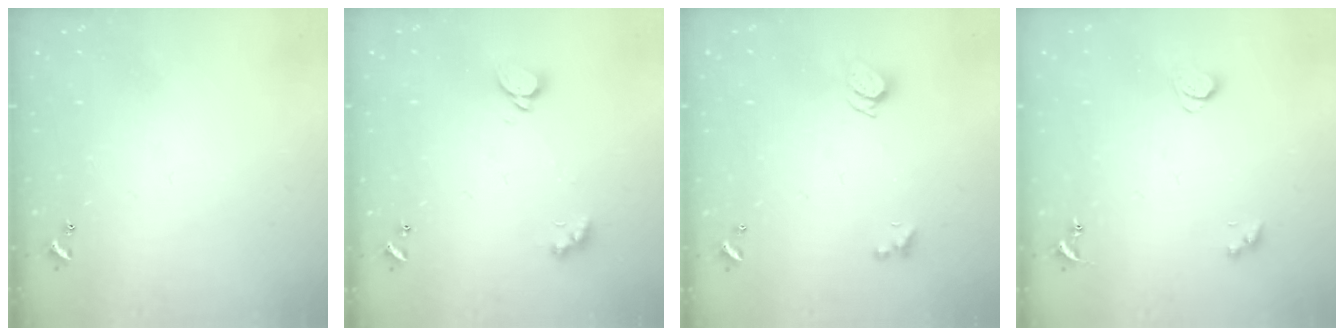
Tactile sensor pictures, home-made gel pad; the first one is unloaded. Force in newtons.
{"total": 2.1, "press": 2.1, "slide": 0.3}
{"total": 2.3, "press": 2.3, "slide": 0.2}
{"total": 2.1, "press": 2.1, "slide": 0.4}